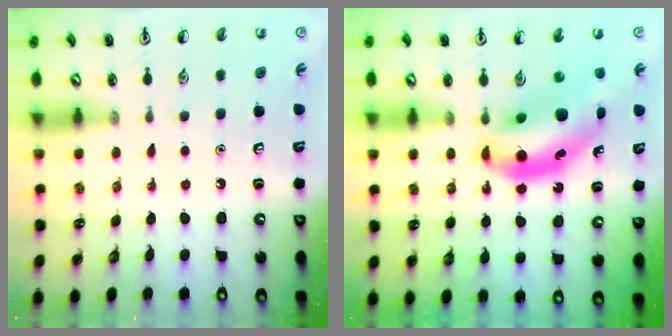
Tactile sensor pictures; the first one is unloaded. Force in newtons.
{"total": 12.5, "press": 11.9, "slide": 3.7}